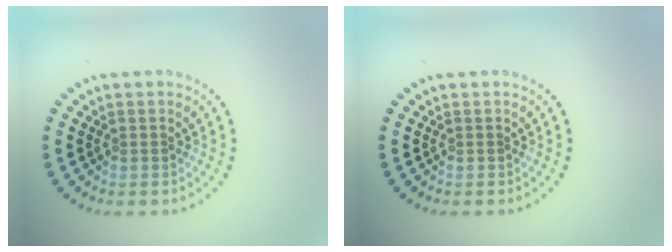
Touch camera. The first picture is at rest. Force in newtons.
{"total": 0.0}